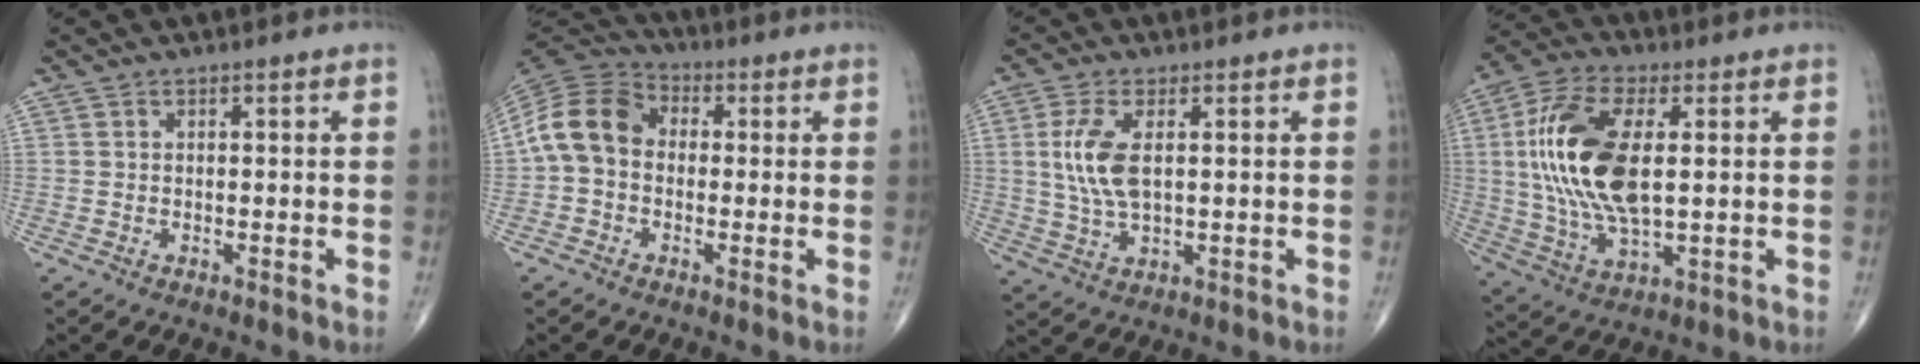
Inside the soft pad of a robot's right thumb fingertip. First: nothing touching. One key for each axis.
{"total": 10.7, "fx": -0.3, "fy": 8.3, "fz": 6.7, "tx": -0.120, "ty": 0.033, "tz": -0.020}
{"total": 8.3, "fx": 1.4, "fy": 3.8, "fz": 7.3, "tx": -0.164, "ty": -0.004, "tz": 0.032}
{"total": 18.9, "fx": 2.3, "fy": 8.8, "fz": 16.6, "tx": -0.346, "ty": -0.002, "tz": 0.043}